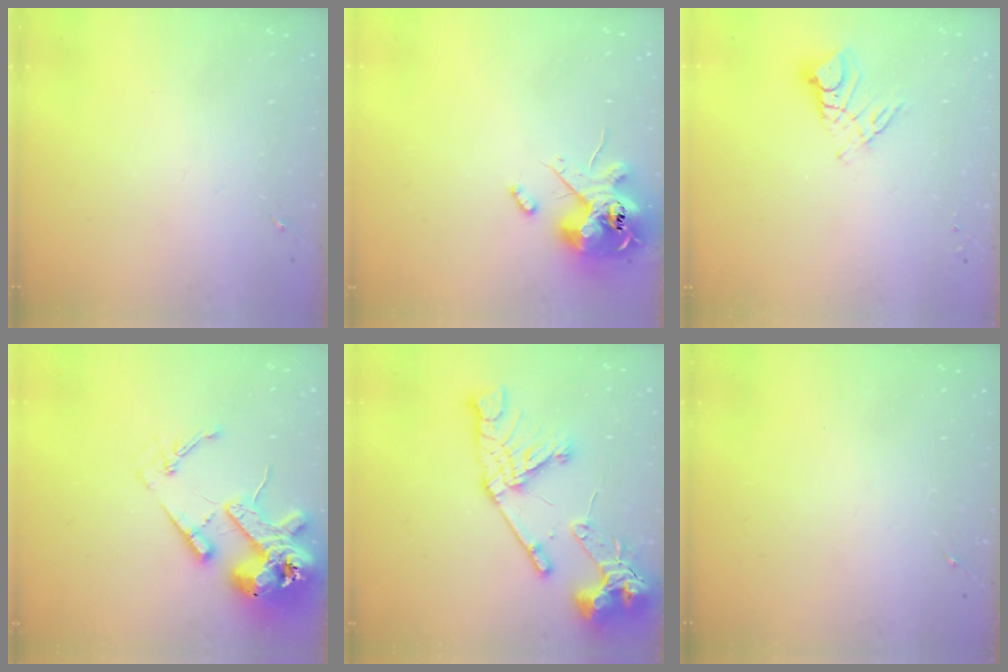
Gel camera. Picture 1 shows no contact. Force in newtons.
{"total": 13.8, "press": 13.6, "slide": 2.2}
{"total": 9.2, "press": 9.1, "slide": 0.8}
{"total": 17.7, "press": 17.5, "slide": 2.4}
{"total": 20.6, "press": 20.5, "slide": 2.4}
{"total": 0.0}